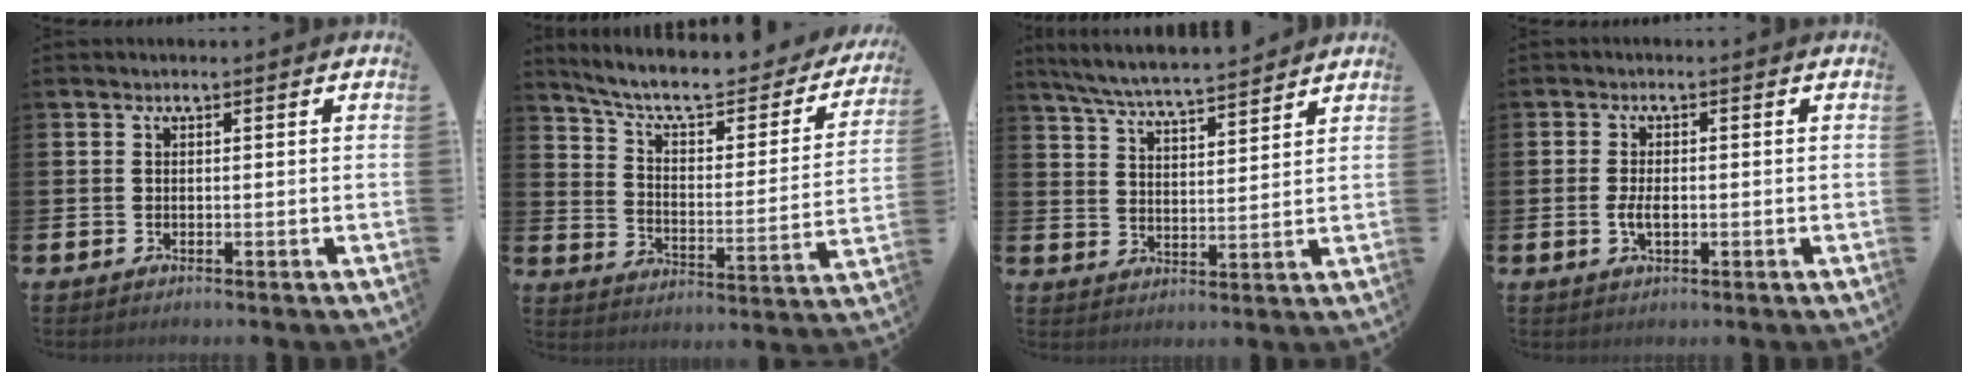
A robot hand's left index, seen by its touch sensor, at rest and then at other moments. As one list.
[{"total": 8.0, "force": [6.9, 2.2, 3.5], "torque": [-0.096, -0.046, 0.112]}, {"total": 6.5, "force": [6.2, 0.3, 1.8], "torque": [-0.061, -0.033, 0.111]}, {"total": 2.7, "force": [-0.4, 1.3, 2.3], "torque": [-0.038, 0.001, -0.009]}]